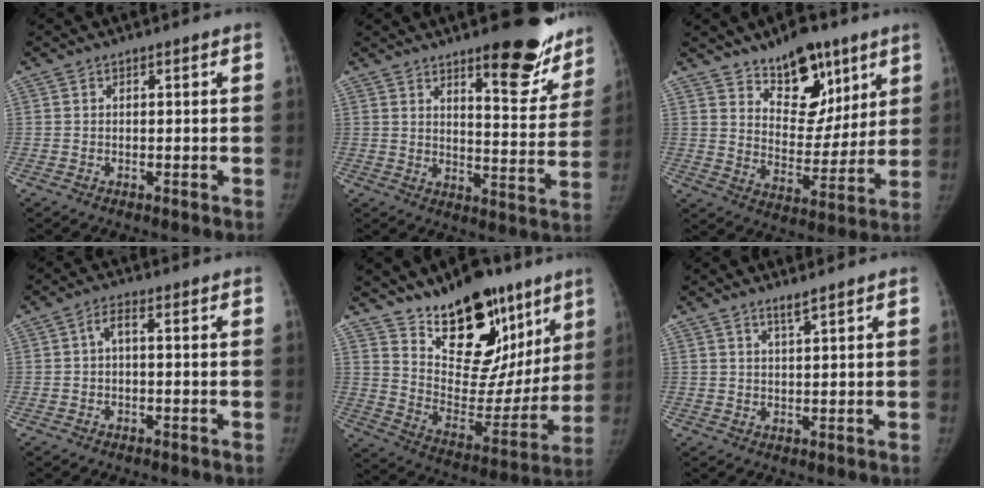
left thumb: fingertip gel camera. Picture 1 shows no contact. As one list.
[{"total": 16.2, "force": [11.2, 5.2, 10.5], "torque": [-0.077, -0.083, 0.152]}, {"total": 14.6, "force": [9.4, 8.0, 7.7], "torque": [-0.064, -0.063, 0.156]}, {"total": 2.1, "force": [-0.2, 0.8, 1.9], "torque": [-0.034, 0.014, -0.006]}, {"total": 23.6, "force": [15.2, 12.4, 13.0], "torque": [-0.136, -0.078, 0.244]}, {"total": 2.0, "force": [1.7, -0.1, 1.2], "torque": [-0.022, -0.013, 0.034]}]